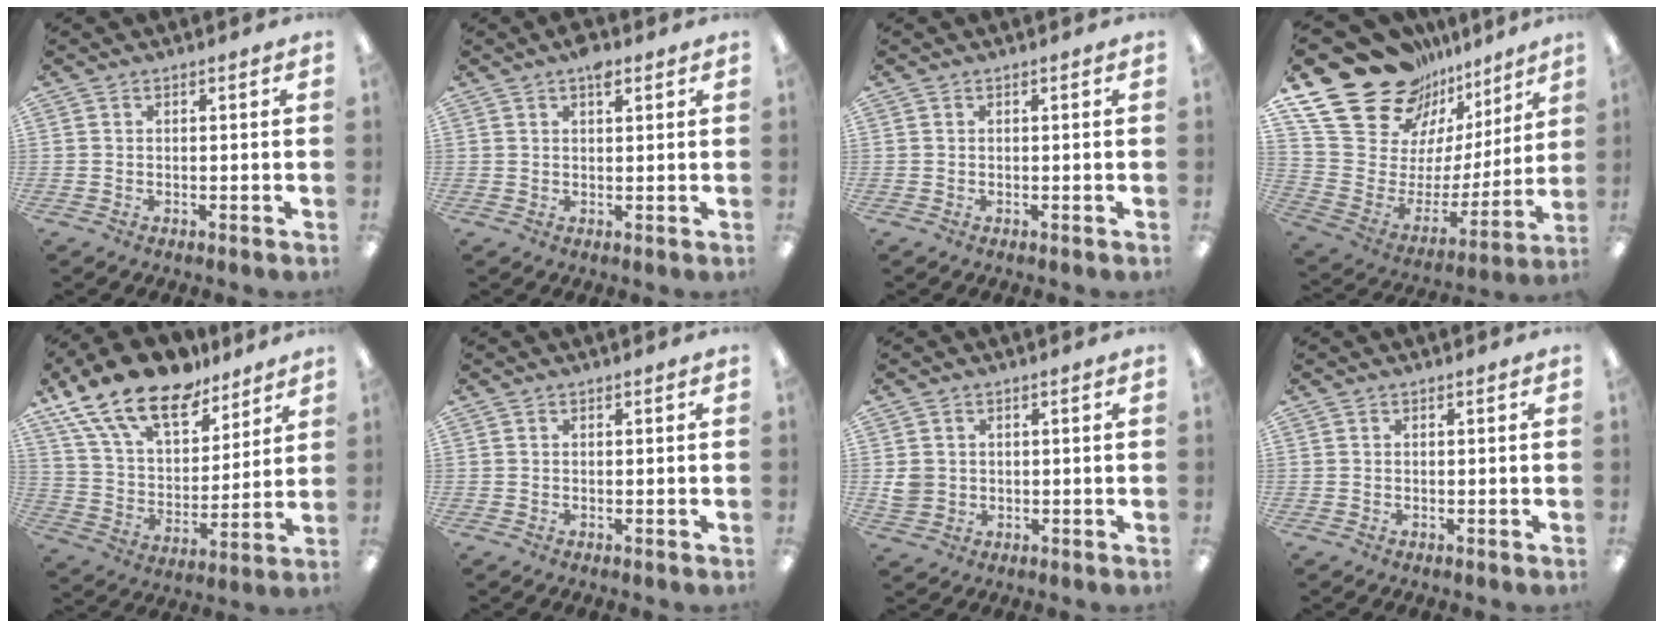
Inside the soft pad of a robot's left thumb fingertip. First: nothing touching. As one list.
[{"total": 3.3, "force": [2.1, 1.4, 2.0], "torque": [-0.029, -0.005, 0.034]}, {"total": 0.0}, {"total": 24.1, "force": [17.6, 12.9, 10.1], "torque": [-0.170, -0.132, 0.333]}, {"total": 19.8, "force": [14.2, 9.5, 10.2], "torque": [-0.205, -0.083, 0.258]}, {"total": 0.0}, {"total": 3.8, "force": [0.6, 3.5, 1.1], "torque": [-0.017, 0.004, 0.014]}, {"total": 0.0}]